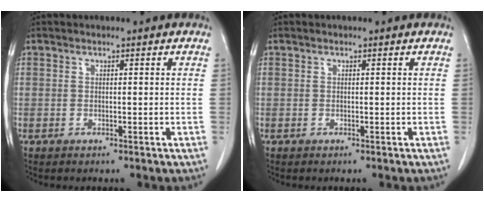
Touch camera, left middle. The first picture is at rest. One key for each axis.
{"total": 0.0}